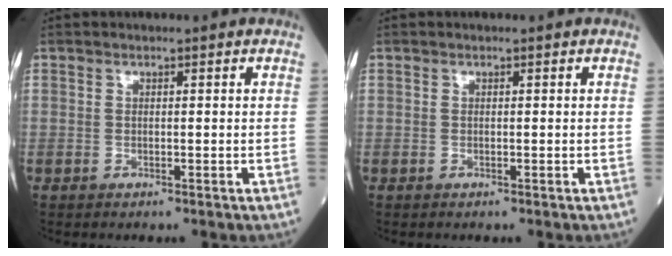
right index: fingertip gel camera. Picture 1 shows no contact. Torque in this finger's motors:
{"motor_torque": [0.01, 0.00, -0.02, -0.01]}